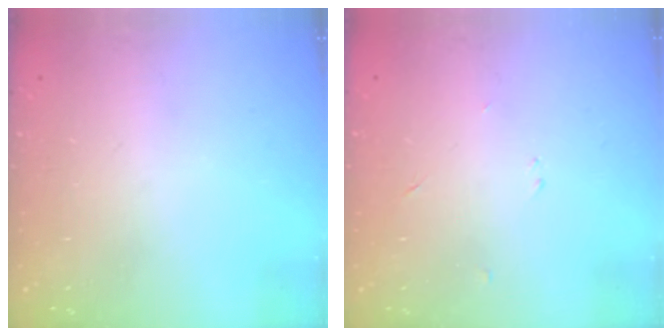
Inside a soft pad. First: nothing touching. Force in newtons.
{"total": 2.2, "press": 2.2, "slide": 0.2}